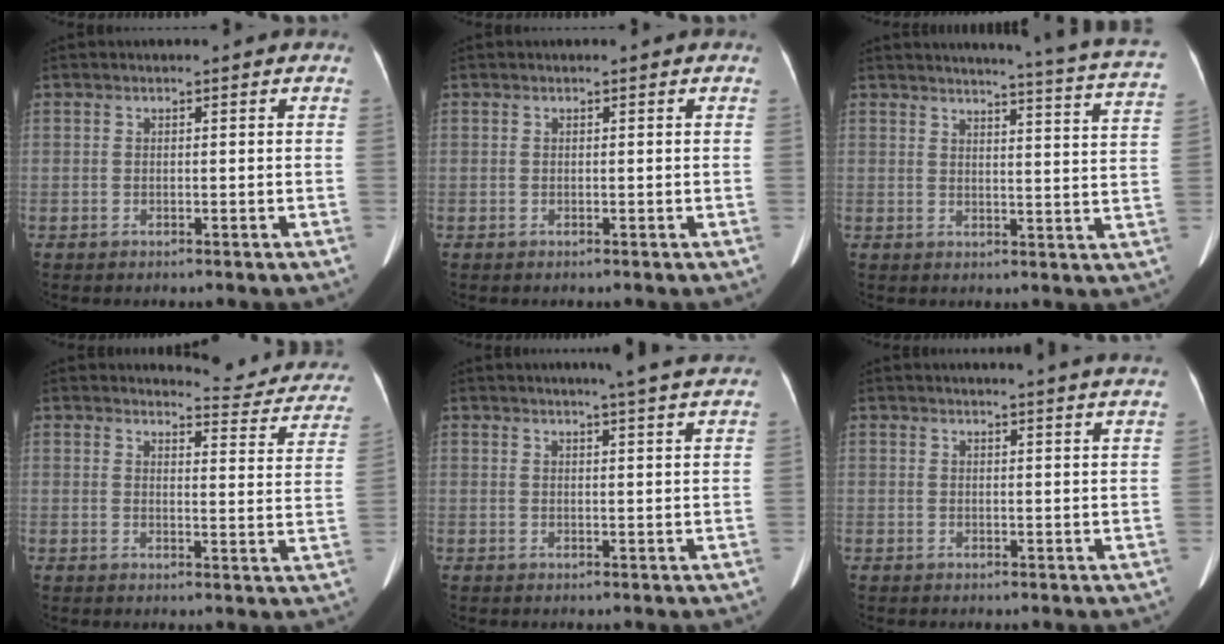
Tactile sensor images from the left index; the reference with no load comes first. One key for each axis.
{"total": 0.0}
{"total": 17.2, "fx": 15.7, "fy": -1.0, "fz": 7.0, "tx": -0.094, "ty": -0.076, "tz": 0.164}
{"total": 10.8, "fx": 10.5, "fy": 1.8, "fz": 1.7, "tx": 0.006, "ty": -0.051, "tz": 0.096}
{"total": 6.5, "fx": 5.7, "fy": -0.7, "fz": 3.2, "tx": -0.043, "ty": 0.005, "tz": 0.056}
{"total": 9.1, "fx": 8.4, "fy": -0.9, "fz": 3.3, "tx": -0.039, "ty": -0.012, "tz": 0.078}